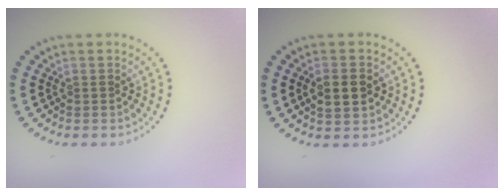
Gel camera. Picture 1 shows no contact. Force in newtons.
{"total": 2.8, "press": 2.8, "slide": 0.3}